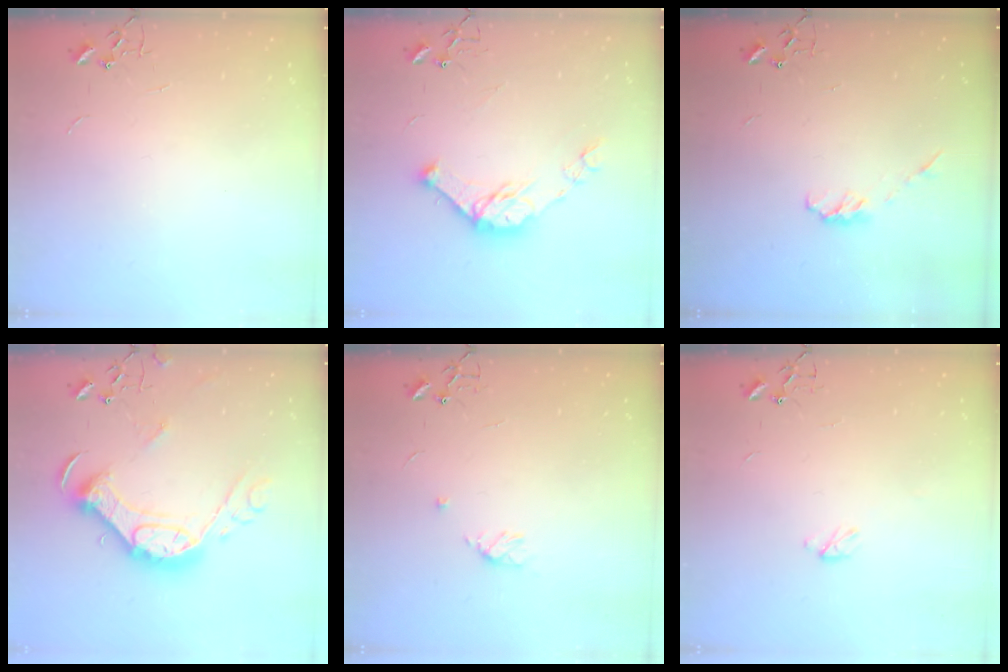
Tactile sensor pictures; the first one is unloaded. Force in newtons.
{"total": 13.7, "press": 13.7, "slide": 0.7}
{"total": 5.2, "press": 5.1, "slide": 0.7}
{"total": 18.4, "press": 18.3, "slide": 1.6}
{"total": 6.1, "press": 6.1, "slide": 0.6}
{"total": 3.0, "press": 3.0, "slide": 0.5}